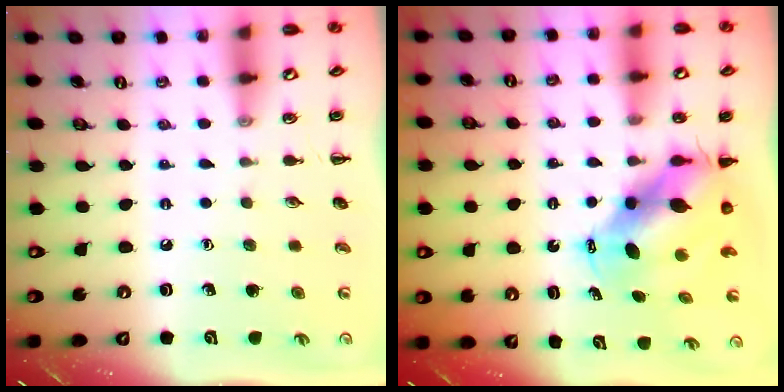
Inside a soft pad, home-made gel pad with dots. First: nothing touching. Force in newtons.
{"total": 7.2, "press": 7.0, "slide": 1.6}